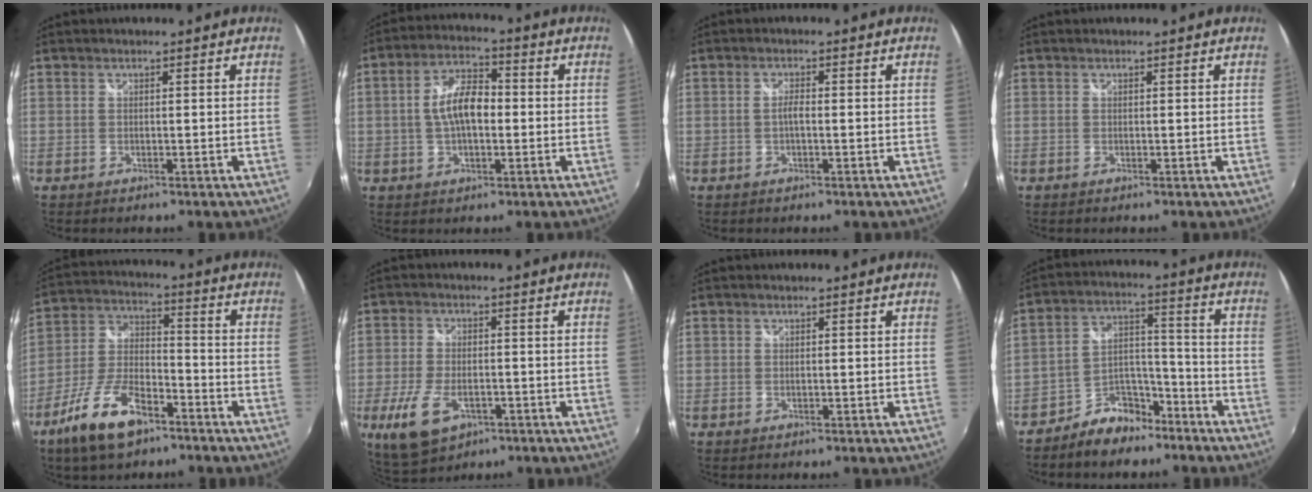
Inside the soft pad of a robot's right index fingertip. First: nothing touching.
{"total": 8.4, "force": [-0.5, 4.2, 7.3], "torque": [-0.139, 0.016, -0.007]}
{"total": 1.6, "force": [-0.3, 0.4, 1.5], "torque": [-0.029, 0.003, -0.008]}
{"total": 0.0}
{"total": 14.0, "force": [-8.7, 5.7, 9.4], "torque": [-0.201, -0.006, -0.161]}
{"total": 10.6, "force": [-4.5, 5.7, 7.7], "torque": [-0.177, -0.020, -0.074]}
{"total": 0.0}
{"total": 9.4, "force": [-7.3, 4.9, 3.4], "torque": [-0.062, 0.041, -0.121]}